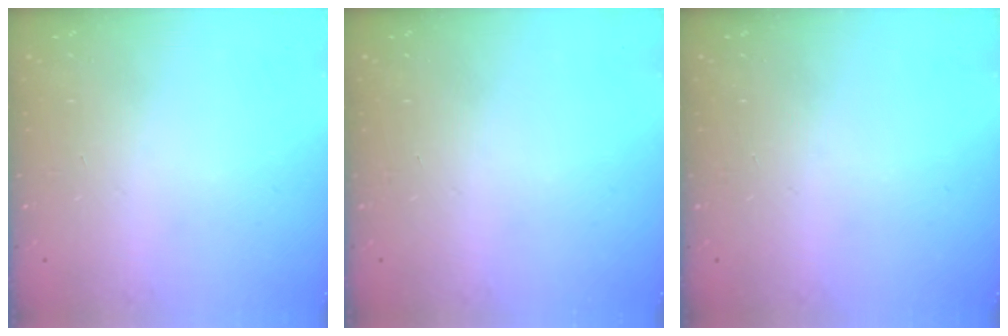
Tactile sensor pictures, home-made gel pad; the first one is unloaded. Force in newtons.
{"total": 0.0}
{"total": 0.0}